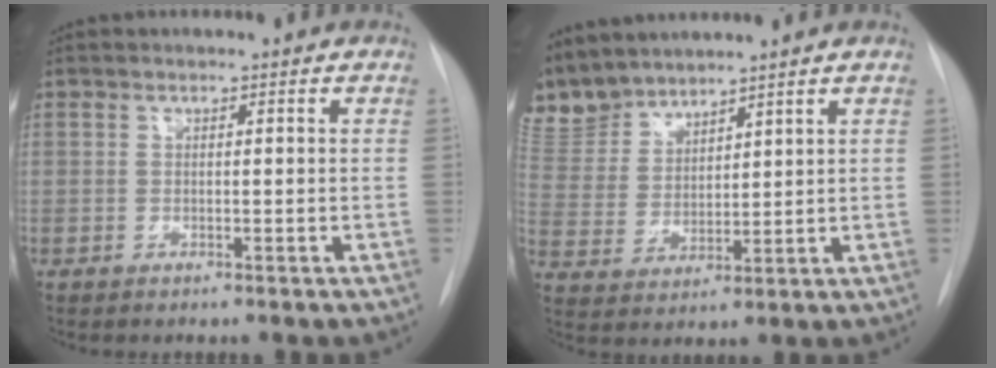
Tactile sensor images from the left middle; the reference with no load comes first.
{"total": 8.0, "force": [7.8, 1.6, 0.5], "torque": [-0.023, 0.003, 0.177]}